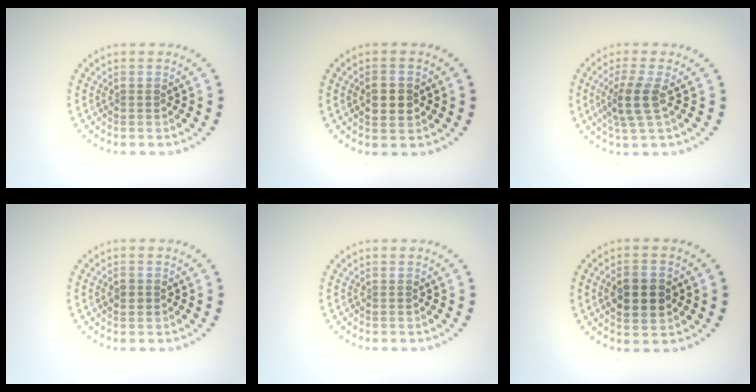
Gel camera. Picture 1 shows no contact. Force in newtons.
{"total": 2.9, "press": 2.9, "slide": 0.2}
{"total": 3.0, "press": 2.4, "slide": 1.7}
{"total": 1.4, "press": 1.3, "slide": 0.2}
{"total": 0.0}
{"total": 4.3, "press": 4.3, "slide": 0.2}